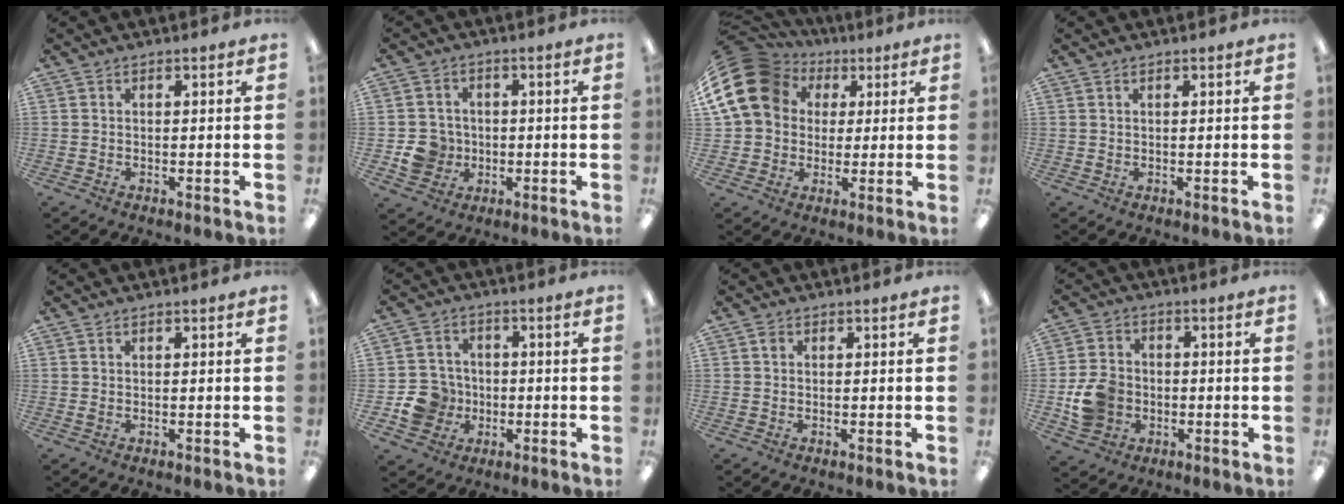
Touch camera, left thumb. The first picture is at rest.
{"total": 7.0, "force": [-1.5, 6.6, 2.1], "torque": [-0.055, 0.014, -0.024]}
{"total": 17.6, "force": [5.3, 14.4, 8.7], "torque": [-0.186, -0.008, 0.102]}
{"total": 0.5, "force": [0.2, 0.2, 0.4], "torque": [-0.010, 0.001, 0.003]}
{"total": 0.7, "force": [0.1, 0.2, 0.6], "torque": [-0.013, 0.001, 0.002]}
{"total": 9.0, "force": [-2.4, 8.3, 2.6], "torque": [-0.071, 0.022, -0.037]}
{"total": 0.7, "force": [0.1, 0.6, 0.4], "torque": [-0.009, 0.004, 0.002]}
{"total": 8.9, "force": [-1.9, 7.6, 4.2], "torque": [-0.083, 0.015, -0.031]}